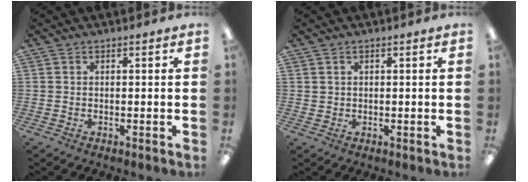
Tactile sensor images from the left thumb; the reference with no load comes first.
{"total": 1.2, "force": [0.6, 1.0, 0.0], "torque": [-0.002, 0.003, 0.012]}